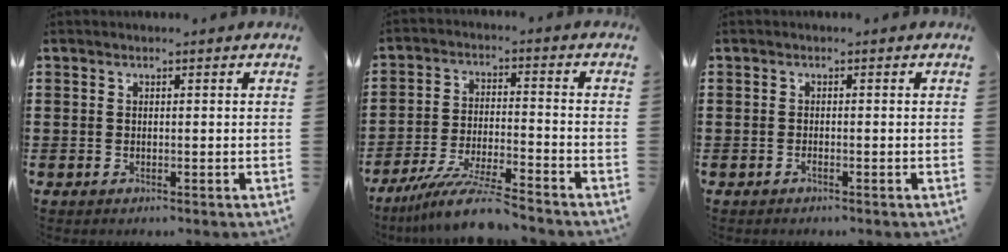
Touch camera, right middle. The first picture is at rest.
{"total": 9.2, "force": [-7.9, 0.1, 4.7], "torque": [-0.097, -0.004, -0.153]}
{"total": 0.5, "force": [-0.4, 0.0, 0.3], "torque": [-0.009, -0.004, -0.007]}